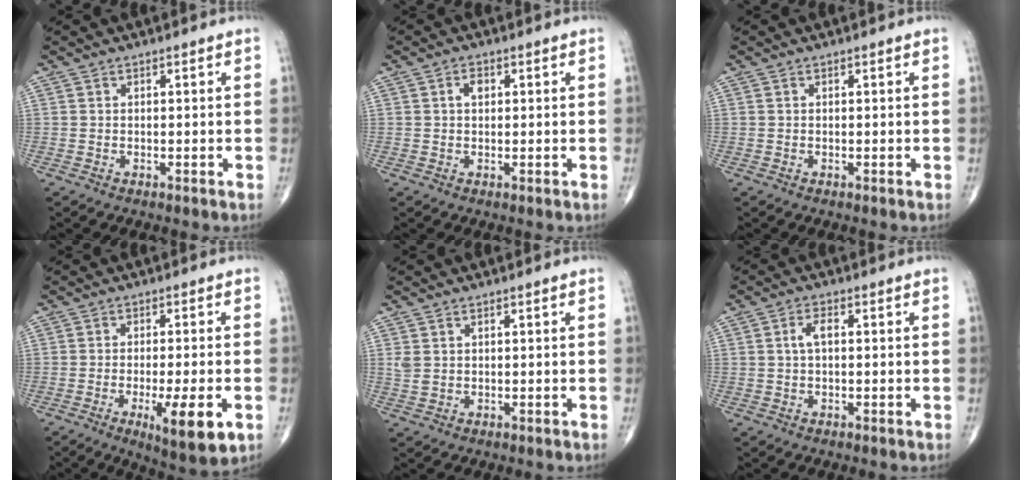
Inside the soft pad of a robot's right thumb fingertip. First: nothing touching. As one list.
[{"total": 2.1, "force": [0.5, 1.4, 1.5], "torque": [-0.024, 0.004, 0.007]}, {"total": 0.0}, {"total": 10.0, "force": [-3.5, 2.1, 9.1], "torque": [-0.139, -0.013, -0.049]}, {"total": 2.3, "force": [0.8, 1.3, 1.6], "torque": [-0.042, 0.006, 0.025]}, {"total": 2.7, "force": [0.3, 1.3, 2.3], "torque": [-0.049, 0.008, 0.002]}]